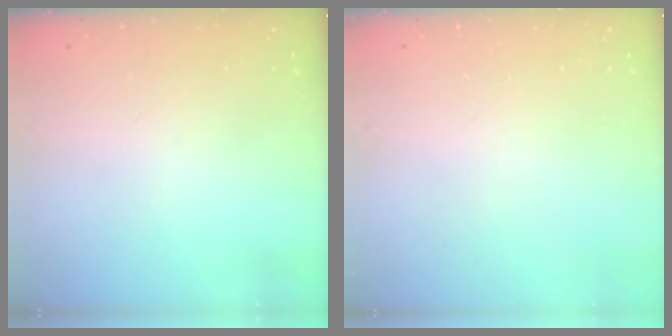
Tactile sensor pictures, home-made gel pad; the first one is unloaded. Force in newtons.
{"total": 0.0}